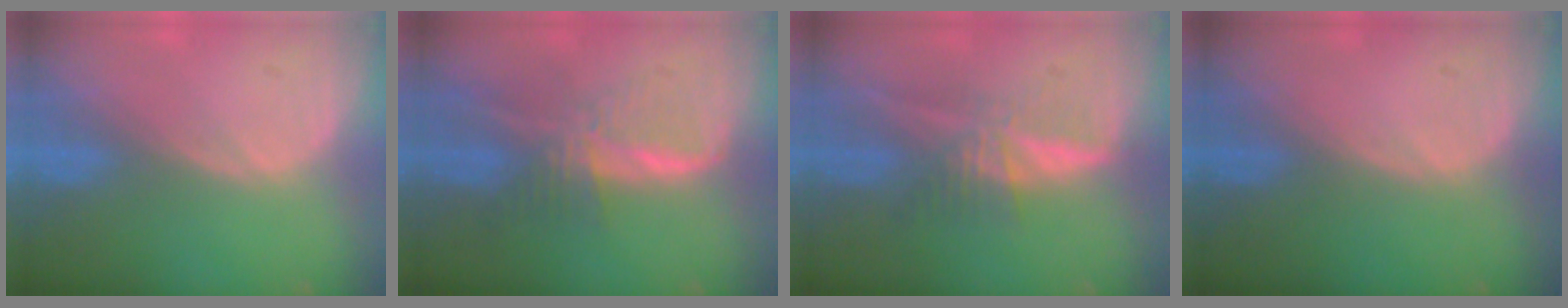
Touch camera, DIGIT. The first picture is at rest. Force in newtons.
{"total": 8.2, "press": 6.8, "slide": 4.5}
{"total": 6.0, "press": 5.4, "slide": 2.6}
{"total": 0.0}